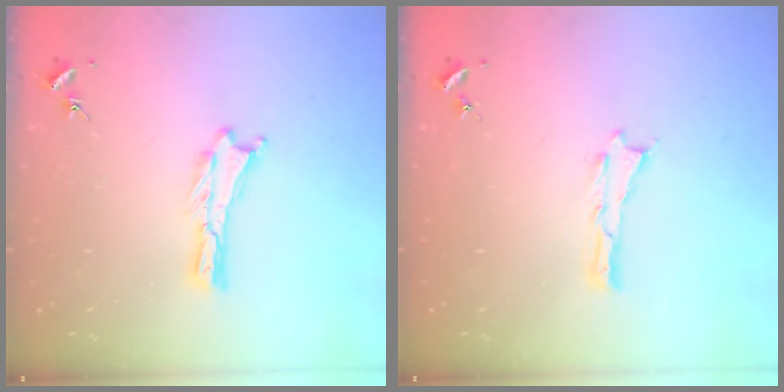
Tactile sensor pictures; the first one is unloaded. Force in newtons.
{"total": 0.0}